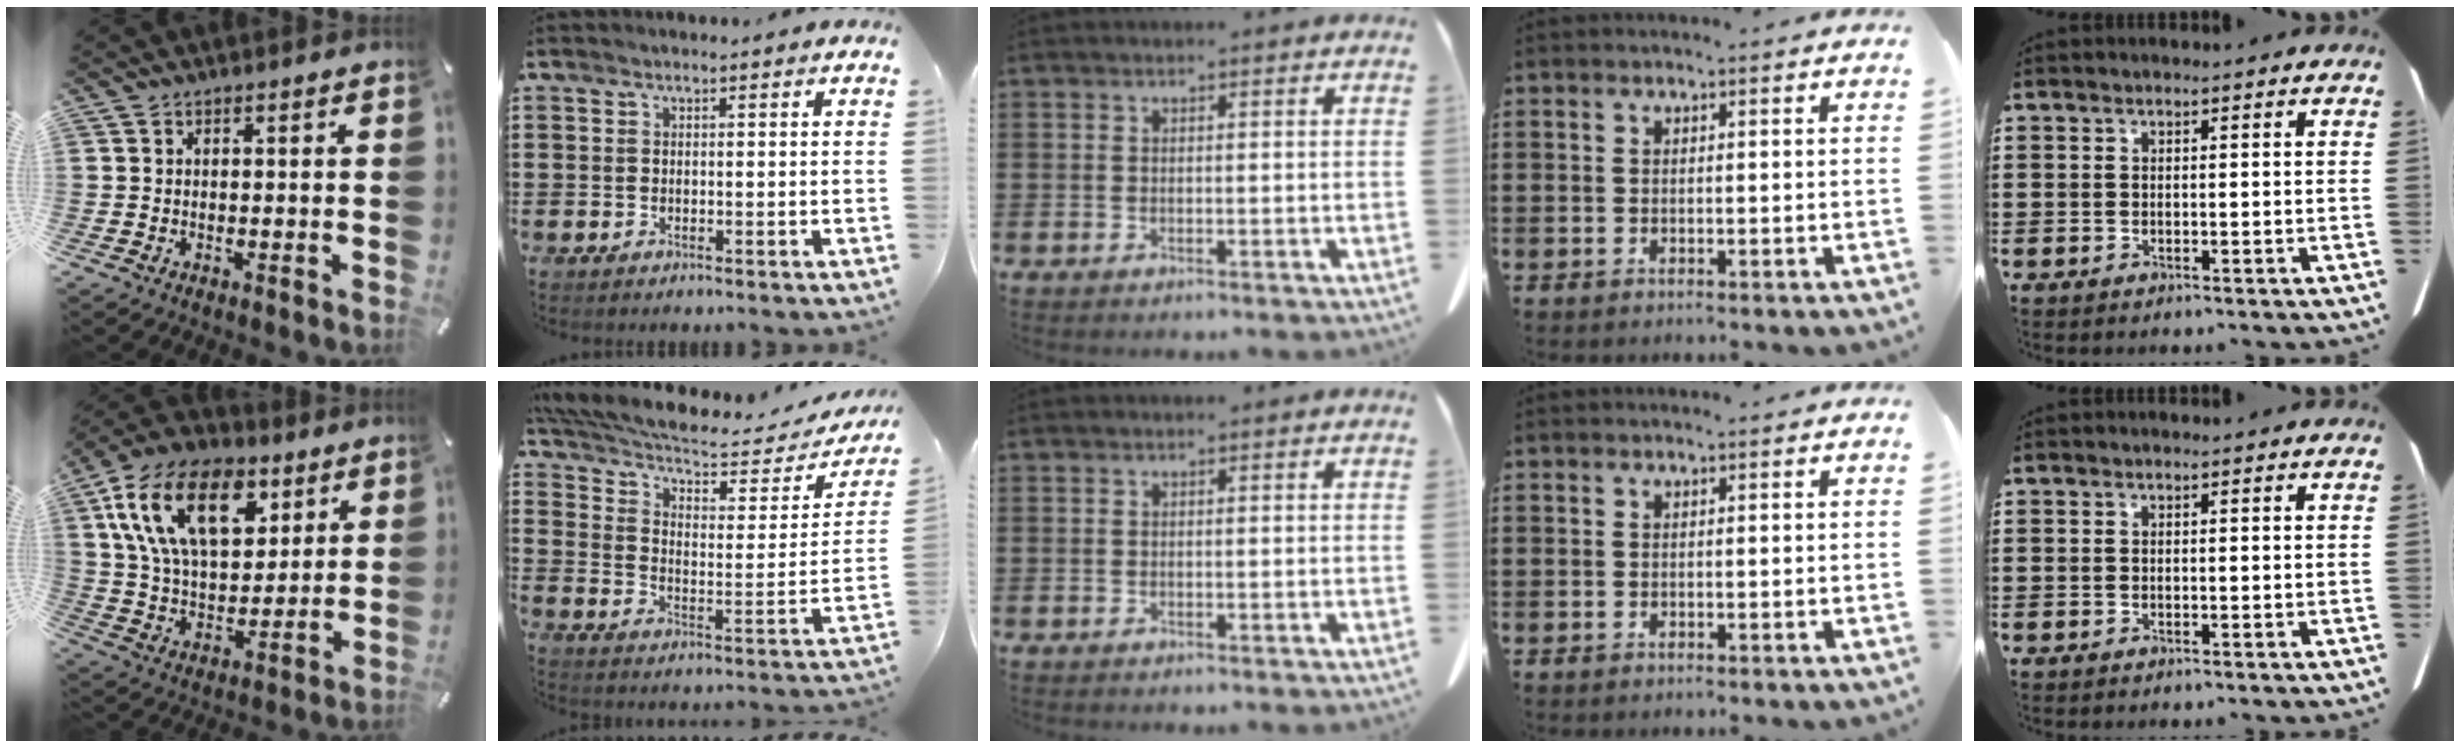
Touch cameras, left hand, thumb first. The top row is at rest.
{"thumb": {"total": 20.0, "force": [9.1, 12.1, 13.1], "torque": [-0.251, -0.022, 0.158]}, "index": {"total": 6.7, "force": [5.3, 1.9, 3.6], "torque": [-0.094, -0.036, 0.089]}}